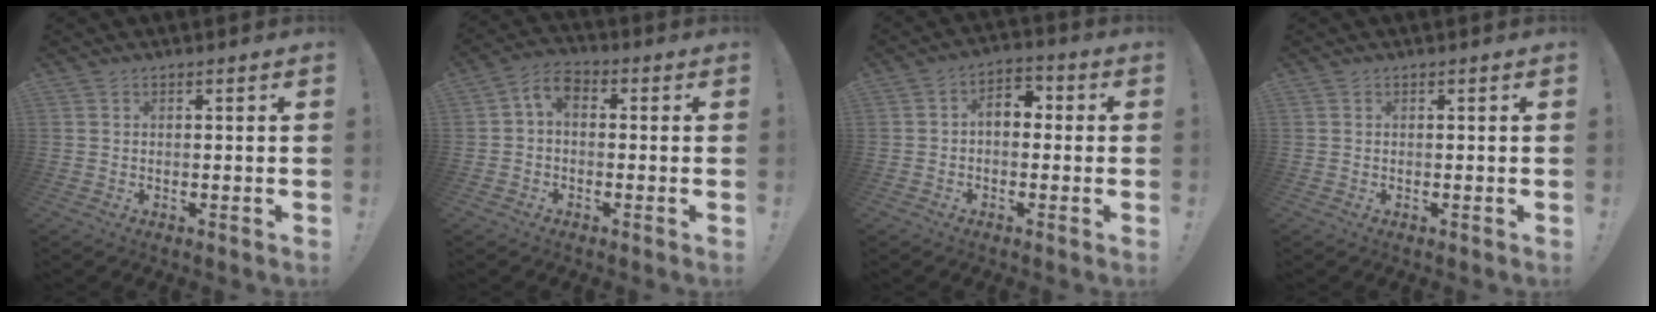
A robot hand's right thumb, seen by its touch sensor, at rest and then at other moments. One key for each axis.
{"total": 5.4, "fx": 0.1, "fy": 3.5, "fz": 4.1, "tx": -0.081, "ty": 0.009, "tz": 0.005}
{"total": 6.1, "fx": 0.3, "fy": 4.3, "fz": 4.3, "tx": -0.072, "ty": 0.010, "tz": 0.007}
{"total": 0.0}